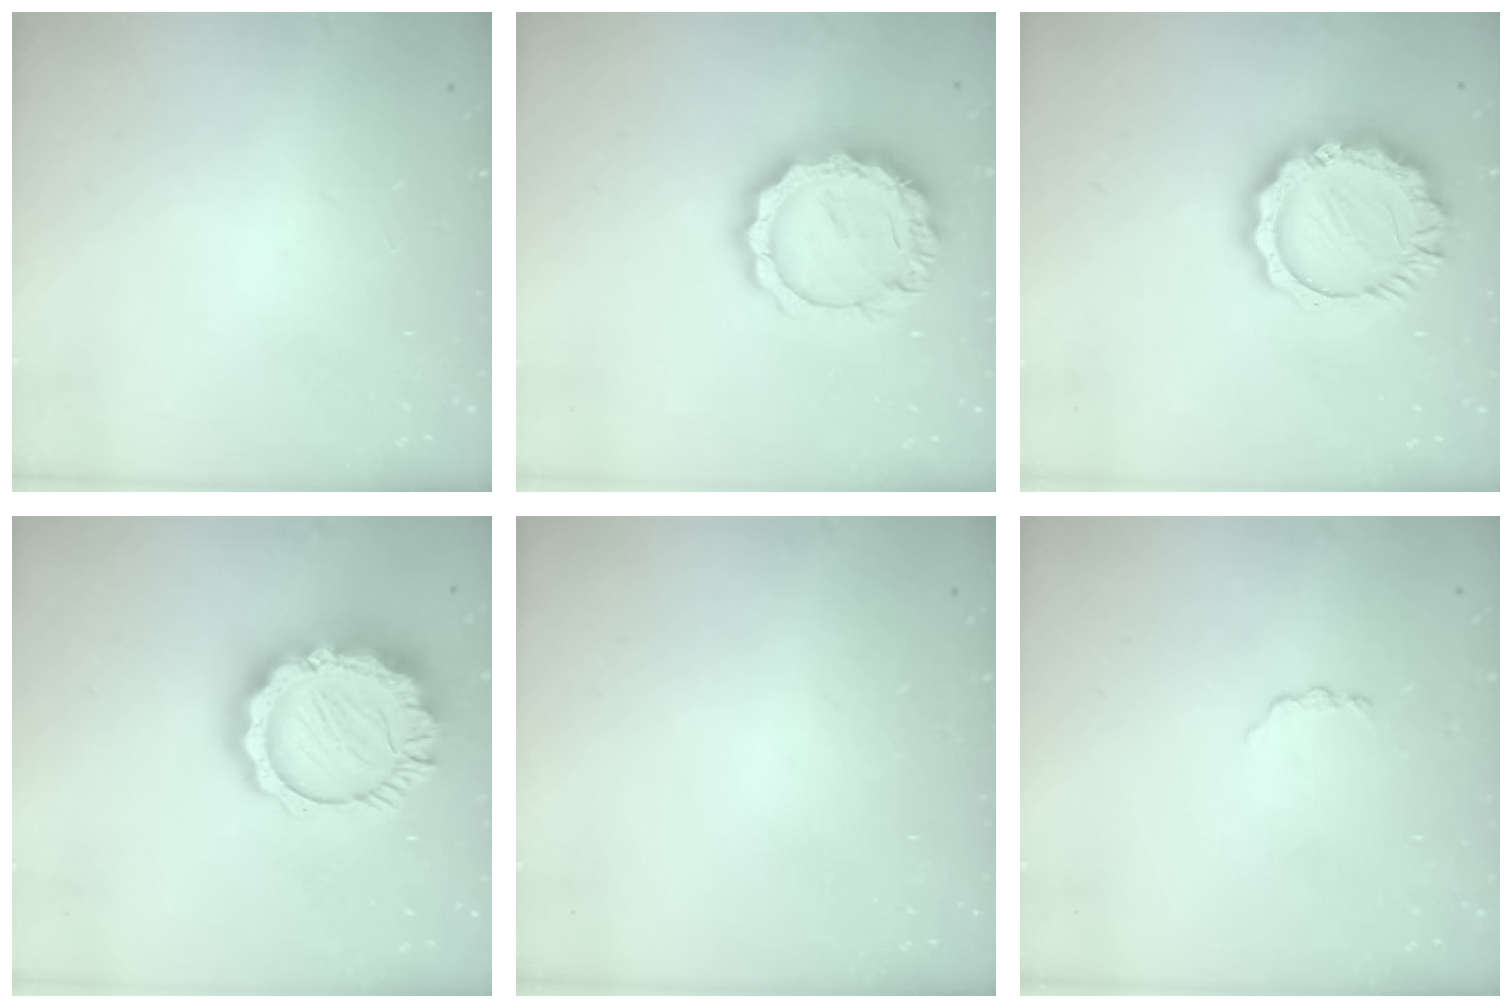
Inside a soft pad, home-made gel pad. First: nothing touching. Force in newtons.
{"total": 14.8, "press": 14.8, "slide": 0.9}
{"total": 14.6, "press": 14.6, "slide": 1.1}
{"total": 20.3, "press": 20.3, "slide": 1.7}
{"total": 0.0}
{"total": 3.3, "press": 3.3, "slide": 0.4}